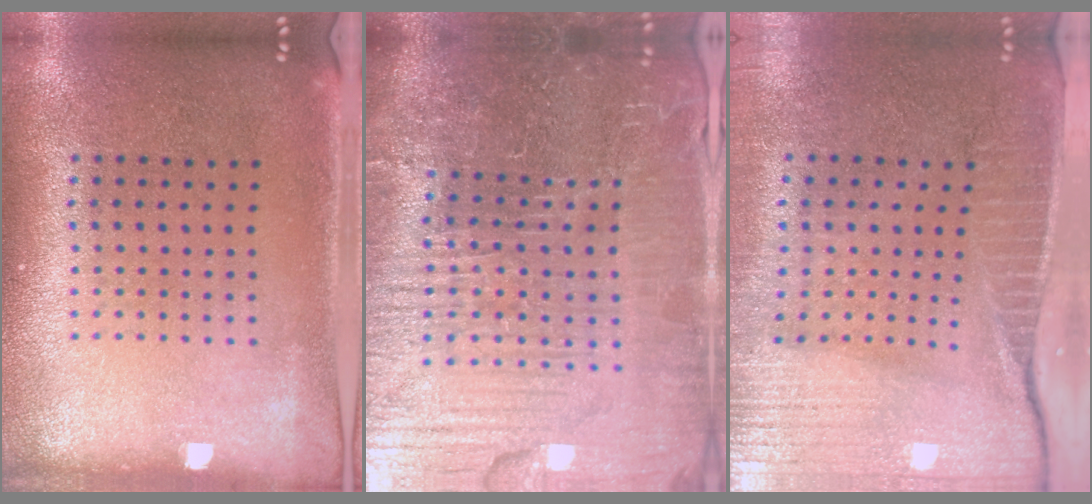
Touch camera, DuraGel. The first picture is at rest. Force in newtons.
{"total": 6.8, "press": 6.1, "slide": 3.0}
{"total": 4.1, "press": 3.6, "slide": 1.9}